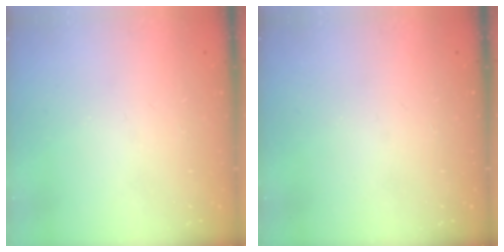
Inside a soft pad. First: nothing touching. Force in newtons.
{"total": 0.0}